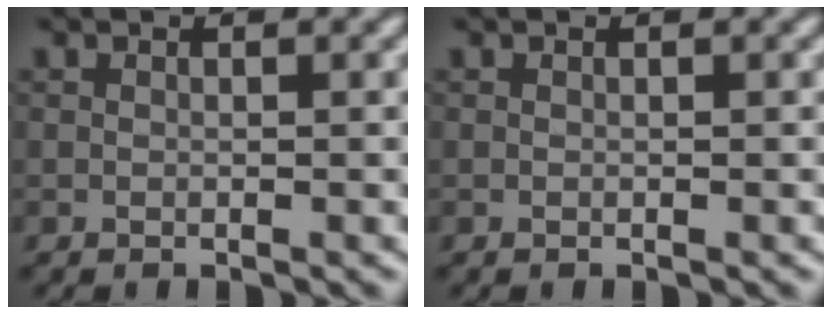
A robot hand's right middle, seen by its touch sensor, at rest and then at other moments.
{"total": 0.0}